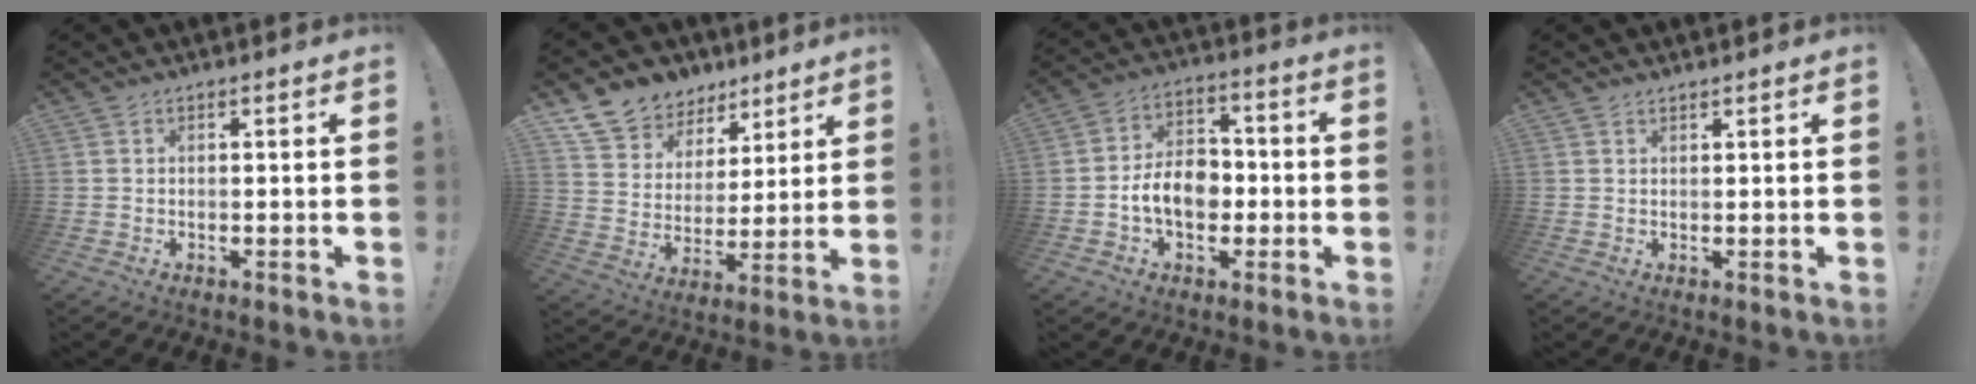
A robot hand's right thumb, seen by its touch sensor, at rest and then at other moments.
{"total": 11.8, "force": [8.6, 7.7, 2.2], "torque": [-0.042, -0.062, 0.166]}
{"total": 11.7, "force": [-2.3, 8.5, 7.7], "torque": [-0.137, 0.019, -0.040]}
{"total": 1.1, "force": [1.1, 0.2, -0.1], "torque": [0.011, -0.005, 0.020]}